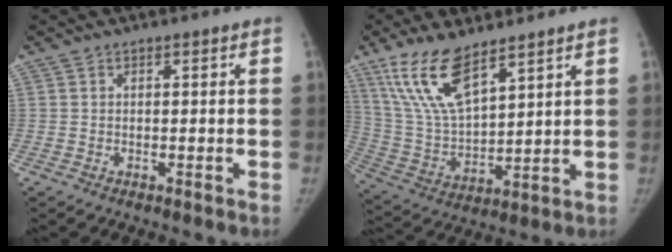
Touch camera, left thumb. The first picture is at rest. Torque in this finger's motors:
{"motor_torque": [0.20, 0.23, 1.46, -1.31, 0.13]}